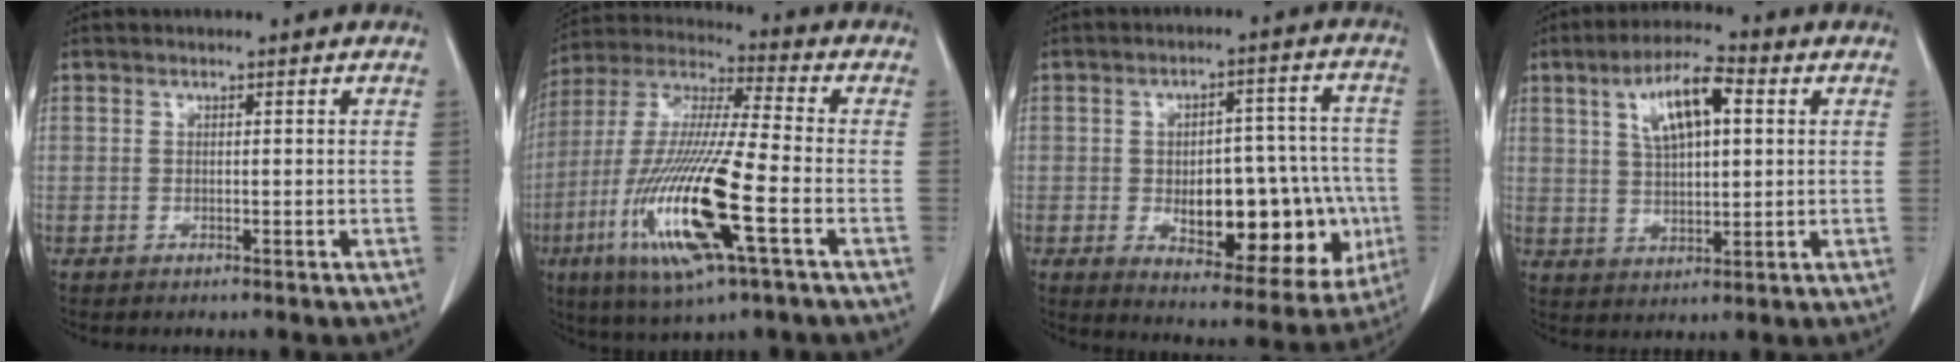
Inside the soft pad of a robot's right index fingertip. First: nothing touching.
{"total": 19.7, "force": [-6.5, 1.7, 18.6], "torque": [-0.399, -0.029, -0.122]}
{"total": 18.4, "force": [-4.1, 8.6, 15.8], "torque": [-0.189, 0.029, -0.031]}
{"total": 9.5, "force": [3.2, 2.9, 8.5], "torque": [-0.156, 0.017, 0.059]}